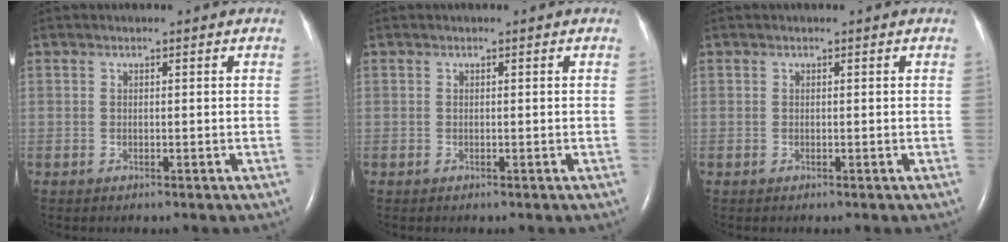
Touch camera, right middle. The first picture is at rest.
{"total": 0.0}
{"total": 0.0}